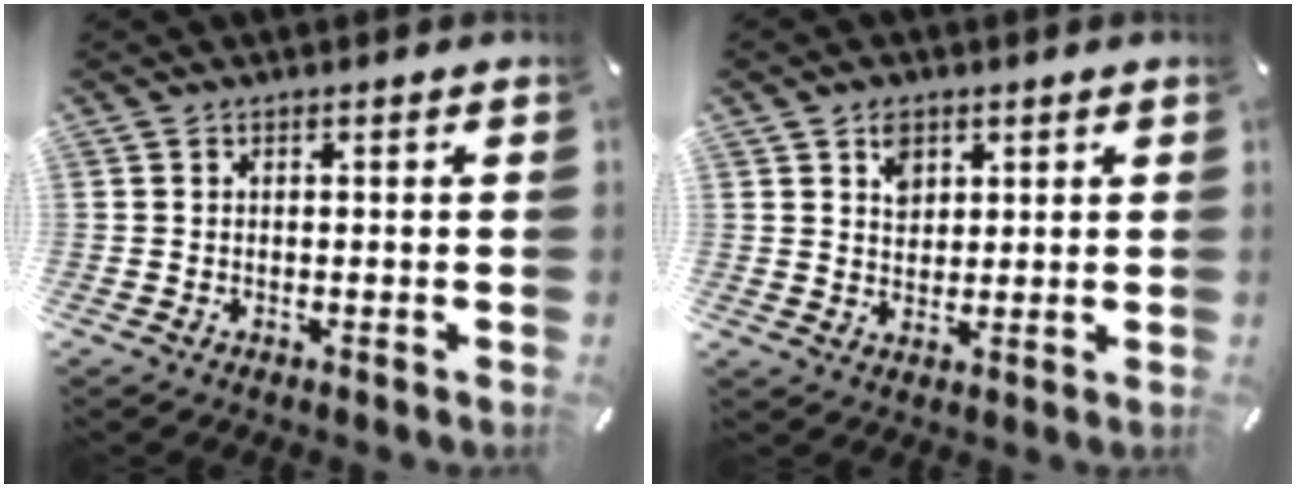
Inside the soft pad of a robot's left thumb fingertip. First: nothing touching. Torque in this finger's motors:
{"motor_torque": [0.23, -0.56, 0.11, -0.05, -0.07]}